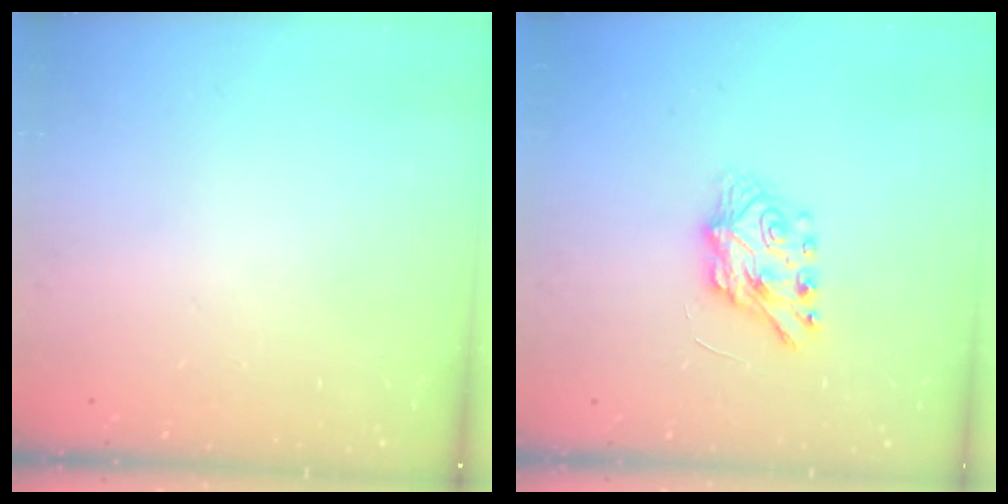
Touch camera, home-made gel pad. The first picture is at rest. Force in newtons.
{"total": 7.2, "press": 7.1, "slide": 0.4}